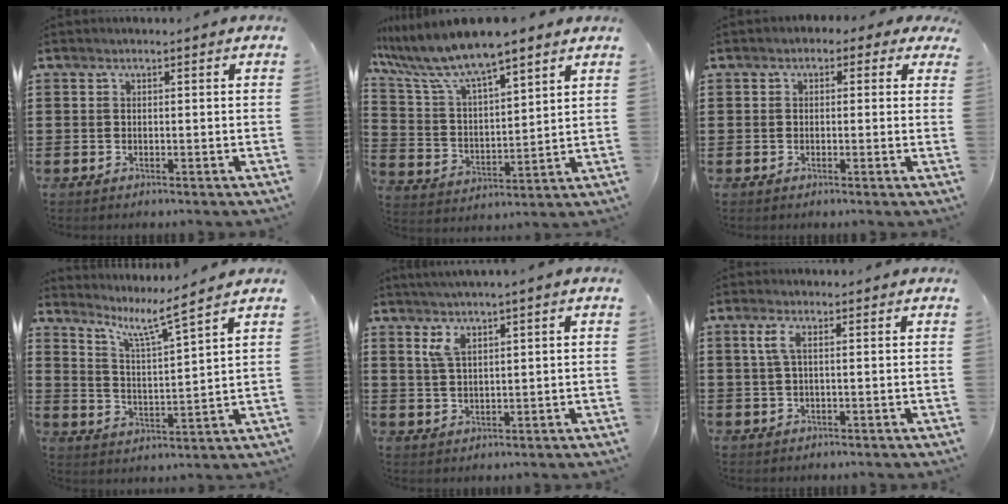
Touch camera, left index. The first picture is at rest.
{"total": 8.7, "force": [7.5, 1.3, 4.3], "torque": [-0.115, -0.035, 0.127]}
{"total": 1.4, "force": [-0.3, 1.2, 0.7], "torque": [-0.019, 0.008, -0.008]}
{"total": 6.8, "force": [5.3, 0.0, 4.2], "torque": [-0.102, -0.028, 0.086]}
{"total": 3.7, "force": [1.8, 0.8, 3.1], "torque": [-0.066, 0.003, 0.032]}
{"total": 2.7, "force": [0.5, 0.6, 2.6], "torque": [-0.059, 0.000, 0.005]}